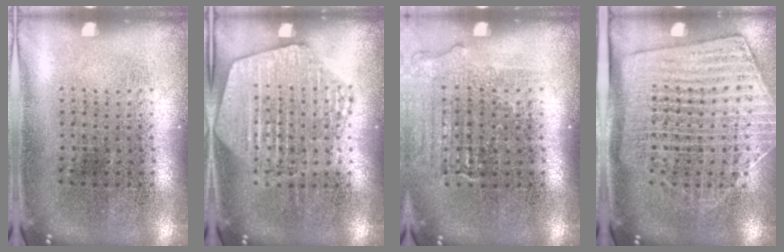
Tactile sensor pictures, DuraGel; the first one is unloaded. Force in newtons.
{"total": 1.9, "press": 1.9, "slide": 0.3}
{"total": 1.1, "press": 1.1, "slide": 0.3}
{"total": 1.8, "press": 1.5, "slide": 1.1}